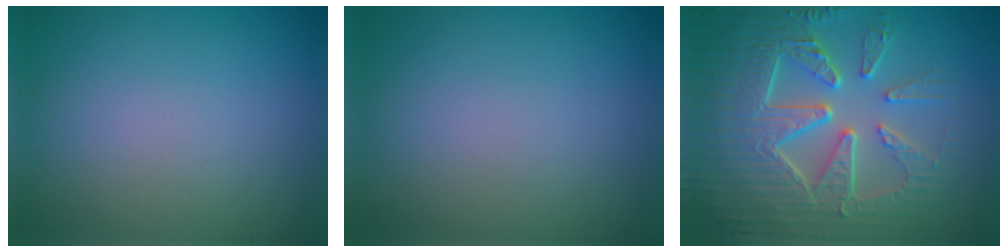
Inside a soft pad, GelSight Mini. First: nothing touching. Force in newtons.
{"total": 0.0}
{"total": 9.2, "press": 6.6, "slide": 6.4}